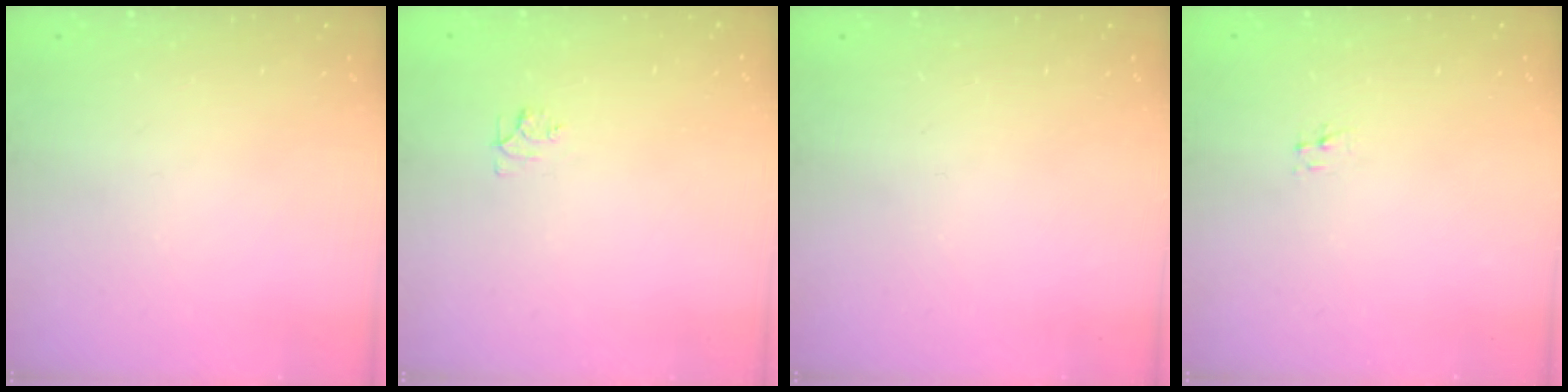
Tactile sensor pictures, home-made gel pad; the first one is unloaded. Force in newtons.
{"total": 4.3, "press": 4.3, "slide": 0.6}
{"total": 0.0}
{"total": 1.9, "press": 1.9, "slide": 0.2}